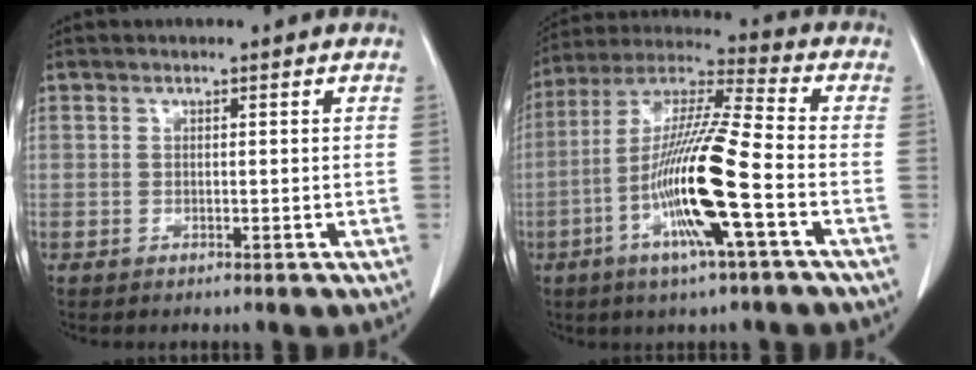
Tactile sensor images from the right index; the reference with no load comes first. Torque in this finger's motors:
{"motor_torque": [2.14, 0.00, 1.05, 0.21]}